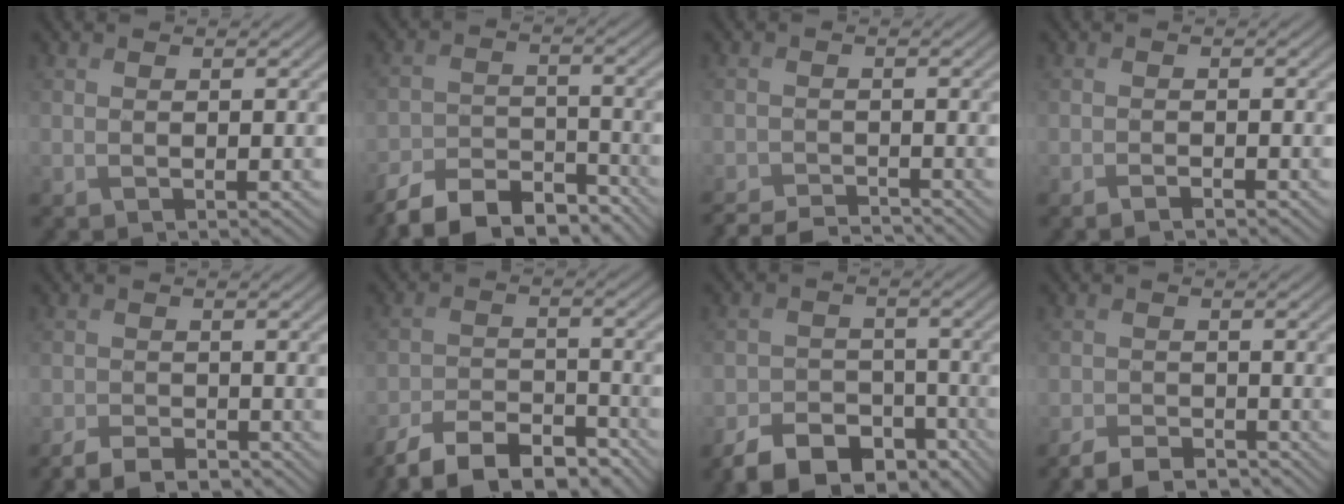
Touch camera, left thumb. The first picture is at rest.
{"total": 10.2, "force": [-8.8, 3.9, 3.3], "torque": [-0.051, -0.020, -0.150]}
{"total": 4.3, "force": [-4.1, 1.0, 0.9], "torque": [-0.009, -0.008, -0.079]}
{"total": 1.2, "force": [-1.0, 0.7, 0.3], "torque": [0.002, -0.001, -0.020]}
{"total": 3.9, "force": [-3.2, 1.8, 1.3], "torque": [-0.016, -0.009, -0.061]}
{"total": 9.7, "force": [-7.9, 3.8, 4.0], "torque": [-0.061, -0.008, -0.146]}
{"total": 7.8, "force": [-5.5, 4.7, 2.9], "torque": [-0.042, -0.017, -0.099]}
{"total": 4.3, "force": [-3.6, 1.7, 1.3], "torque": [-0.014, -0.008, -0.068]}